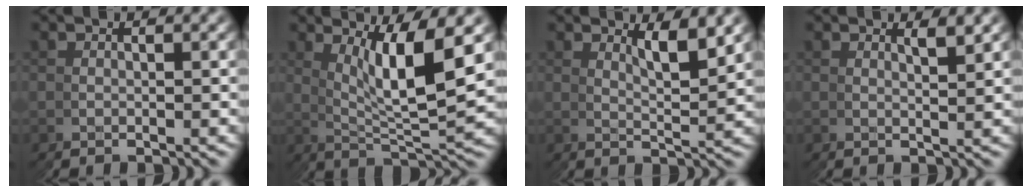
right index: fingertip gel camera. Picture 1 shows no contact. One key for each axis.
{"total": 6.4, "fx": 2.6, "fy": 1.3, "fz": 5.7, "tx": -0.107, "ty": -0.006, "tz": 0.047}
{"total": 2.9, "fx": 2.3, "fy": -0.4, "fz": 1.7, "tx": -0.031, "ty": -0.004, "tz": 0.044}
{"total": 1.5, "fx": 1.3, "fy": -0.7, "fz": 0.5, "tx": -0.004, "ty": 0.001, "tz": 0.024}